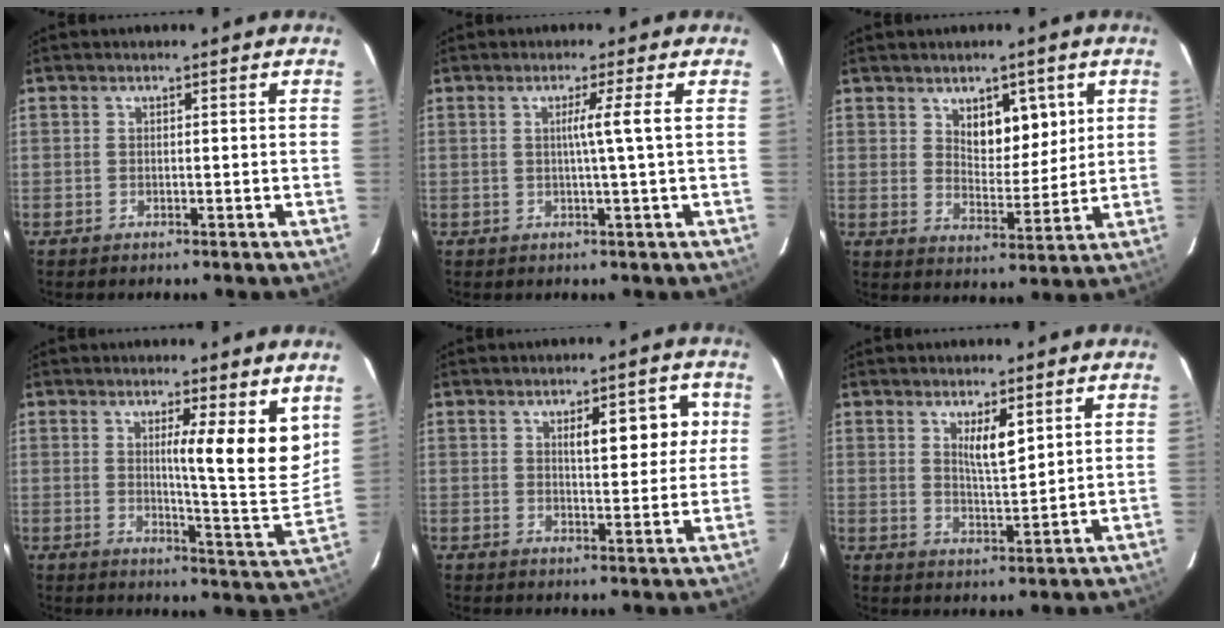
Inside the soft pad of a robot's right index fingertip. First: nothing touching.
{"total": 3.0, "force": [0.4, -1.2, 2.7], "torque": [-0.047, -0.005, 0.009]}
{"total": 7.1, "force": [3.2, 3.5, 5.3], "torque": [-0.078, -0.001, 0.057]}
{"total": 9.6, "force": [4.3, 0.3, 8.6], "torque": [-0.109, -0.017, 0.063]}
{"total": 6.9, "force": [2.2, 2.4, 6.1], "torque": [-0.080, 0.013, 0.032]}
{"total": 4.6, "force": [2.2, 0.9, 3.9], "torque": [-0.071, -0.007, 0.044]}